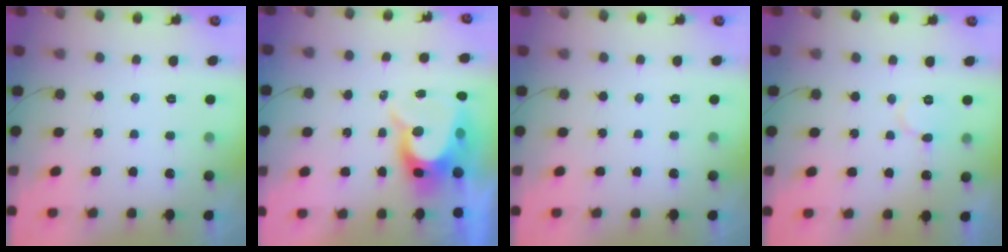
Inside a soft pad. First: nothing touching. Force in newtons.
{"total": 10.8, "press": 10.8, "slide": 0.6}
{"total": 0.0}
{"total": 6.2, "press": 6.2, "slide": 0.1}